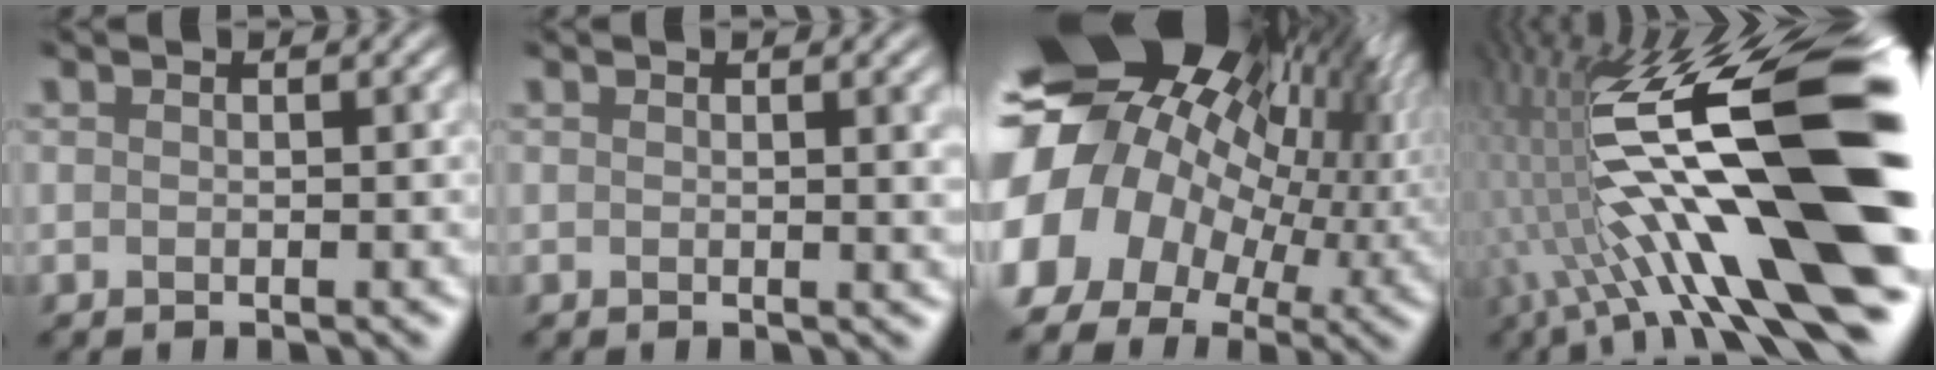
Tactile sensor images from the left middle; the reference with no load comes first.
{"total": 0.8, "force": [0.5, 0.2, 0.6], "torque": [-0.003, -0.009, 0.000]}
{"total": 16.1, "force": [3.0, 11.3, 11.0], "torque": [-0.190, 0.000, 0.068]}
{"total": 15.4, "force": [0.7, 4.0, 14.9], "torque": [-0.243, 0.024, 0.010]}